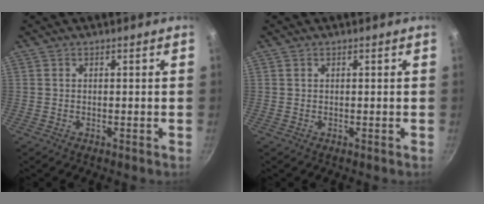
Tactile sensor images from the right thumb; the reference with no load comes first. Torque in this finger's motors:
{"motor_torque": [-0.08, -0.21, -0.28, 0.17, -0.01]}